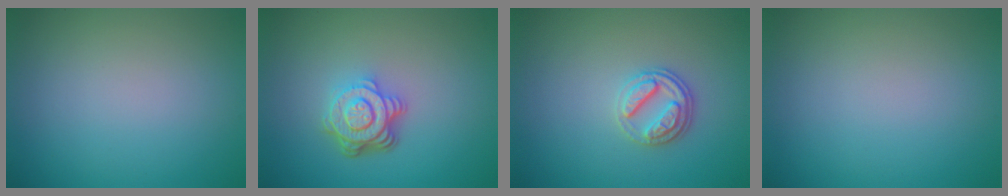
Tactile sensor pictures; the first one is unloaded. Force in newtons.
{"total": 4.7, "press": 3.4, "slide": 3.3}
{"total": 2.8, "press": 2.6, "slide": 1.1}
{"total": 0.0}